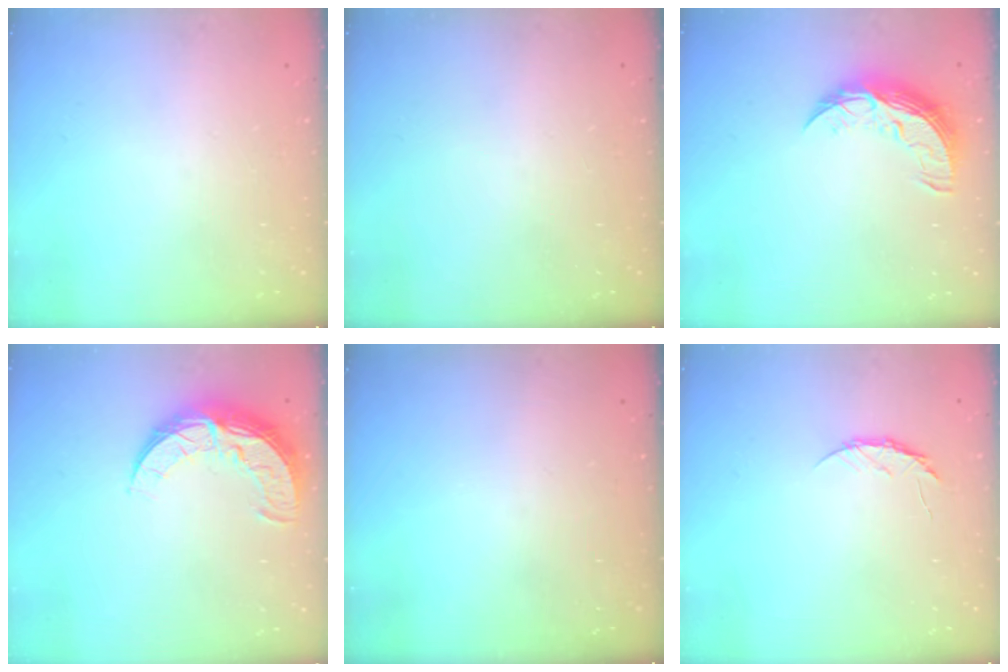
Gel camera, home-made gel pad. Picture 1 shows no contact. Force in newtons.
{"total": 0.0}
{"total": 9.4, "press": 9.4, "slide": 0.6}
{"total": 10.3, "press": 10.3, "slide": 0.7}
{"total": 0.0}
{"total": 4.2, "press": 4.2, "slide": 0.5}